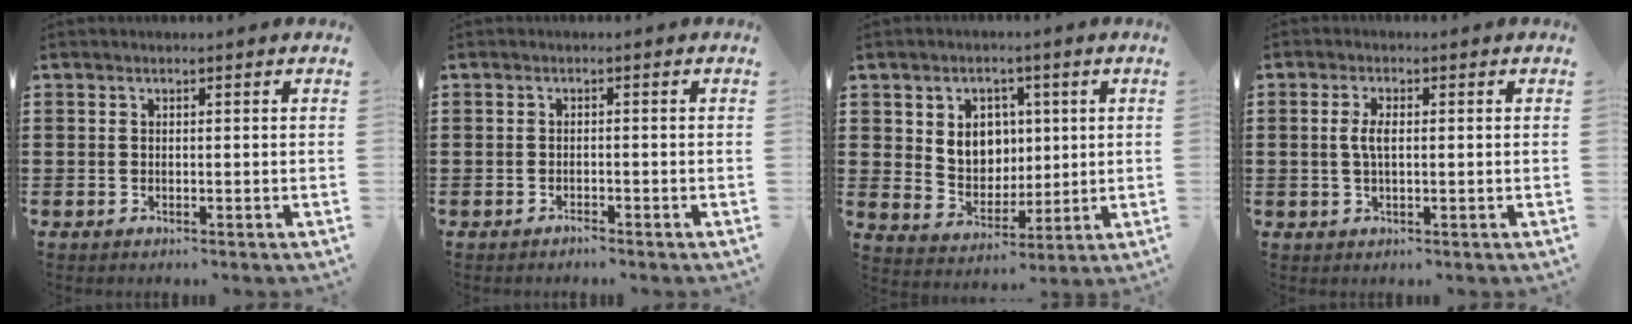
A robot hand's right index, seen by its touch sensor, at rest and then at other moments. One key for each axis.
{"total": 1.0, "fx": -1.0, "fy": 0.0, "fz": 0.1, "tx": -0.005, "ty": -0.002, "tz": -0.020}
{"total": 6.0, "fx": 1.7, "fy": 5.3, "fz": 2.2, "tx": -0.044, "ty": 0.005, "tz": 0.025}
{"total": 3.0, "fx": 0.1, "fy": 1.0, "fz": 2.8, "tx": -0.062, "ty": 0.000, "tz": -0.002}